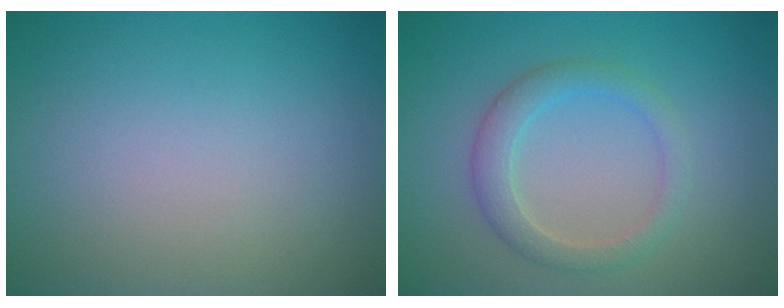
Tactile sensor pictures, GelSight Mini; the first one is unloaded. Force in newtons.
{"total": 2.7, "press": 2.7, "slide": 0.1}